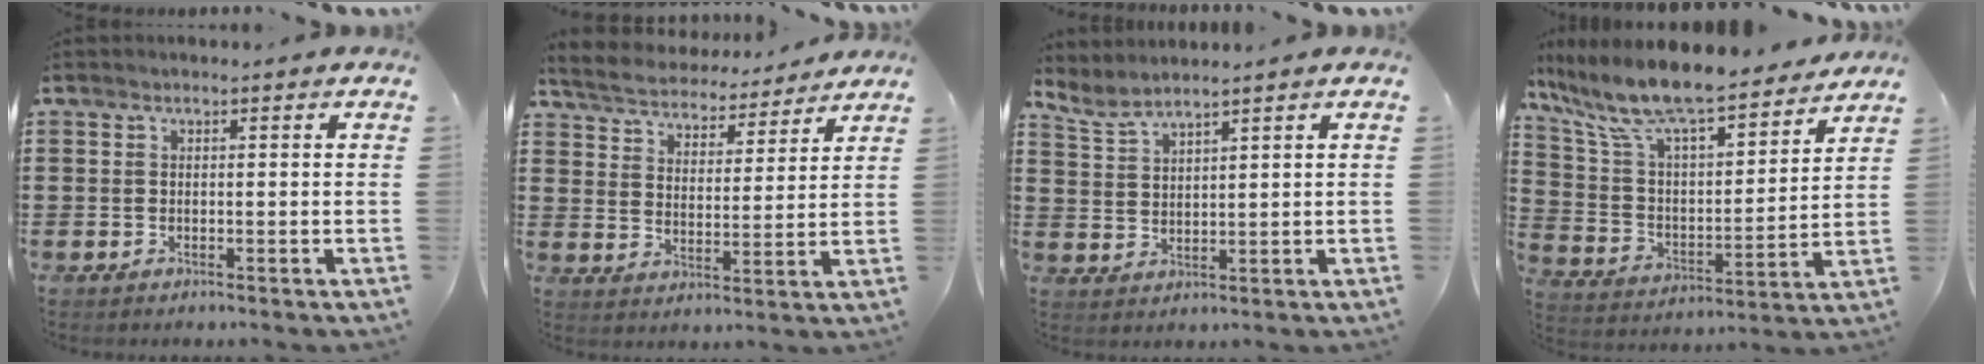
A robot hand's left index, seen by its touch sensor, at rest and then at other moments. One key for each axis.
{"total": 4.7, "fx": 4.7, "fy": 0.1, "fz": 0.1, "tx": -0.030, "ty": -0.036, "tz": 0.077}
{"total": 3.5, "fx": 3.2, "fy": 0.4, "fz": 1.3, "tx": -0.036, "ty": -0.010, "tz": 0.059}
{"total": 10.2, "fx": 9.1, "fy": 0.8, "fz": 4.5, "tx": -0.127, "ty": -0.067, "tz": 0.154}